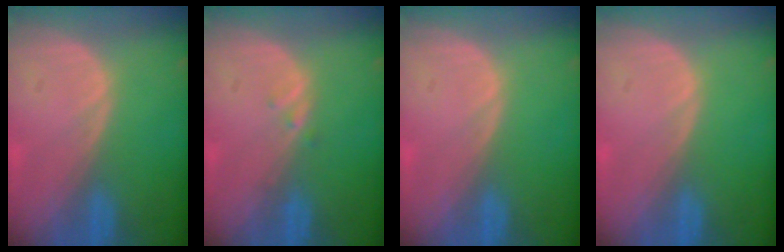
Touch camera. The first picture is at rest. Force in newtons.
{"total": 0.8, "press": 0.8, "slide": 0.1}
{"total": 0.0}
{"total": 0.0}